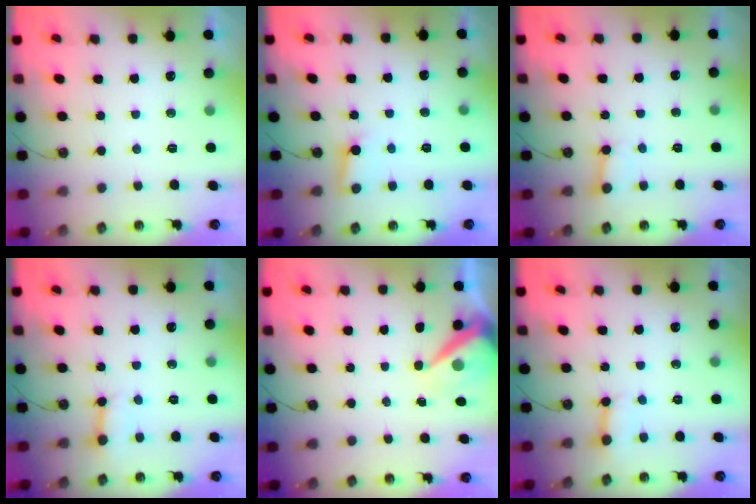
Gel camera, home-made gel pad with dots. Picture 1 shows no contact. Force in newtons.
{"total": 3.0, "press": 3.0, "slide": 0.4}
{"total": 2.3, "press": 2.3, "slide": 0.1}
{"total": 3.9, "press": 3.9, "slide": 0.5}
{"total": 8.5, "press": 8.5, "slide": 0.8}
{"total": 3.9, "press": 3.9, "slide": 0.5}